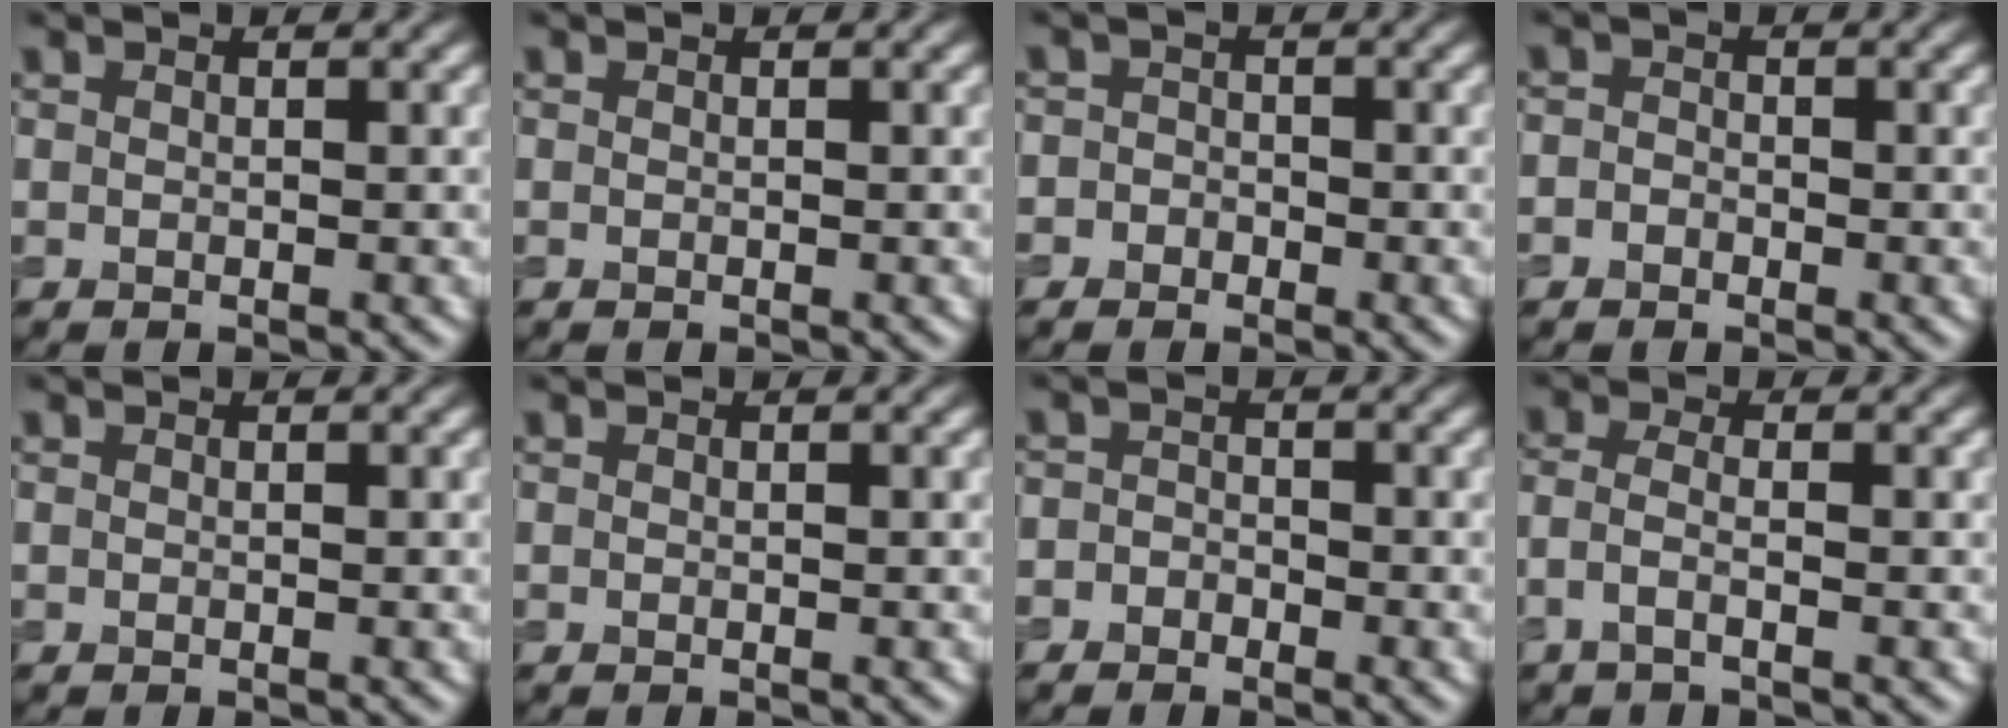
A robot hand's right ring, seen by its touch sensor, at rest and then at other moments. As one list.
[{"total": 0.0}, {"total": 2.0, "force": [-0.5, 1.9, 0.5], "torque": [0.020, 0.013, -0.033]}, {"total": 1.3, "force": [-0.5, 1.1, 0.5], "torque": [0.003, 0.002, -0.020]}, {"total": 0.0}, {"total": 0.0}, {"total": 1.7, "force": [-0.9, 1.3, 0.3], "torque": [0.016, 0.007, -0.026]}, {"total": 2.0, "force": [-1.0, 0.6, 1.7], "torque": [-0.041, 0.001, -0.029]}]